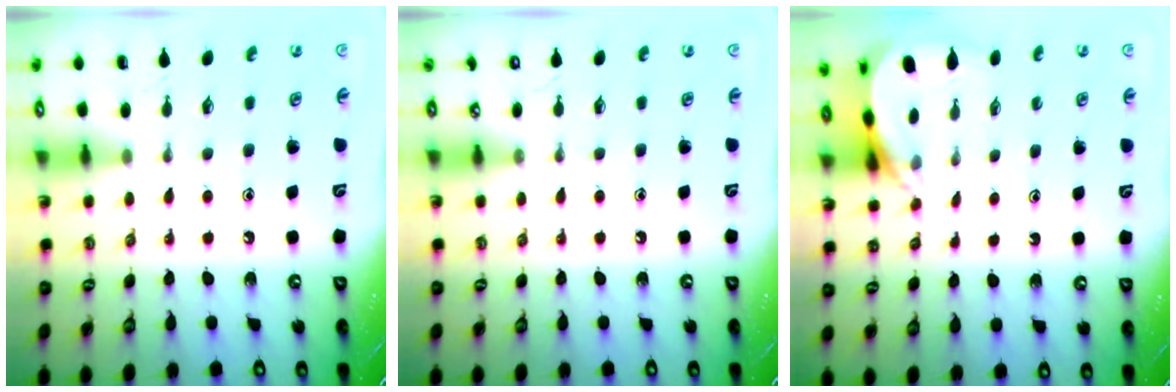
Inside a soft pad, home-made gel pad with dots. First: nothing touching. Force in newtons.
{"total": 0.0}
{"total": 4.3, "press": 4.3, "slide": 0.2}